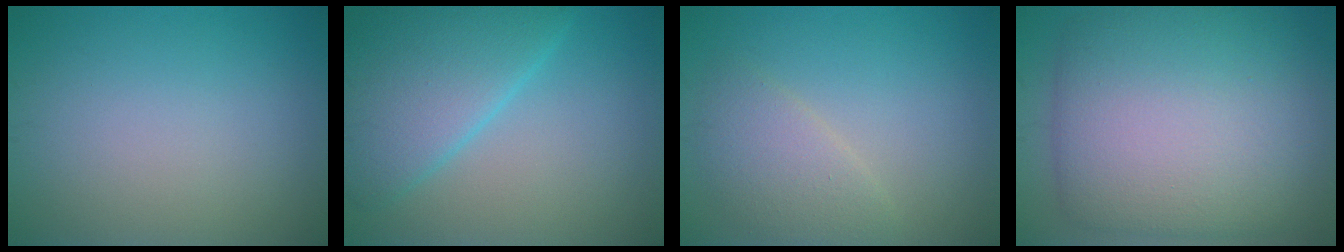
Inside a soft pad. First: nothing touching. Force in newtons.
{"total": 6.8, "press": 6.8, "slide": 0.5}
{"total": 2.9, "press": 2.9, "slide": 0.2}
{"total": 14.0, "press": 14.0, "slide": 0.4}